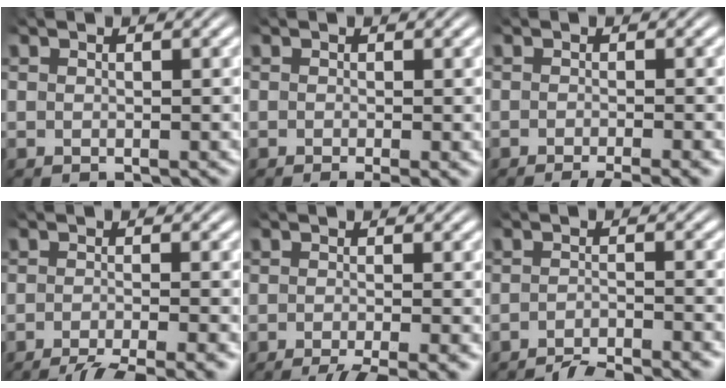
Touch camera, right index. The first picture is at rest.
{"total": 1.7, "force": [-1.2, 0.2, 1.3], "torque": [-0.012, -0.003, -0.017]}
{"total": 4.2, "force": [-3.5, 0.8, 2.0], "torque": [-0.019, -0.003, -0.055]}
{"total": 7.5, "force": [-6.3, 2.3, 3.3], "torque": [-0.039, -0.012, -0.093]}
{"total": 5.5, "force": [-4.5, 1.4, 2.8], "torque": [-0.031, -0.008, -0.066]}
{"total": 5.7, "force": [-5.5, 0.8, 1.2], "torque": [-0.002, -0.010, -0.087]}